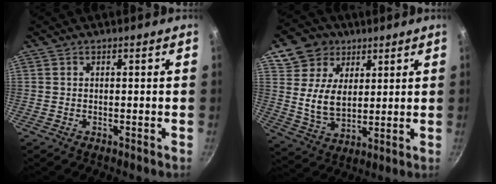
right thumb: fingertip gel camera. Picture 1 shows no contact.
{"total": 12.1, "force": [5.4, 9.4, 5.3], "torque": [-0.065, -0.024, 0.100]}